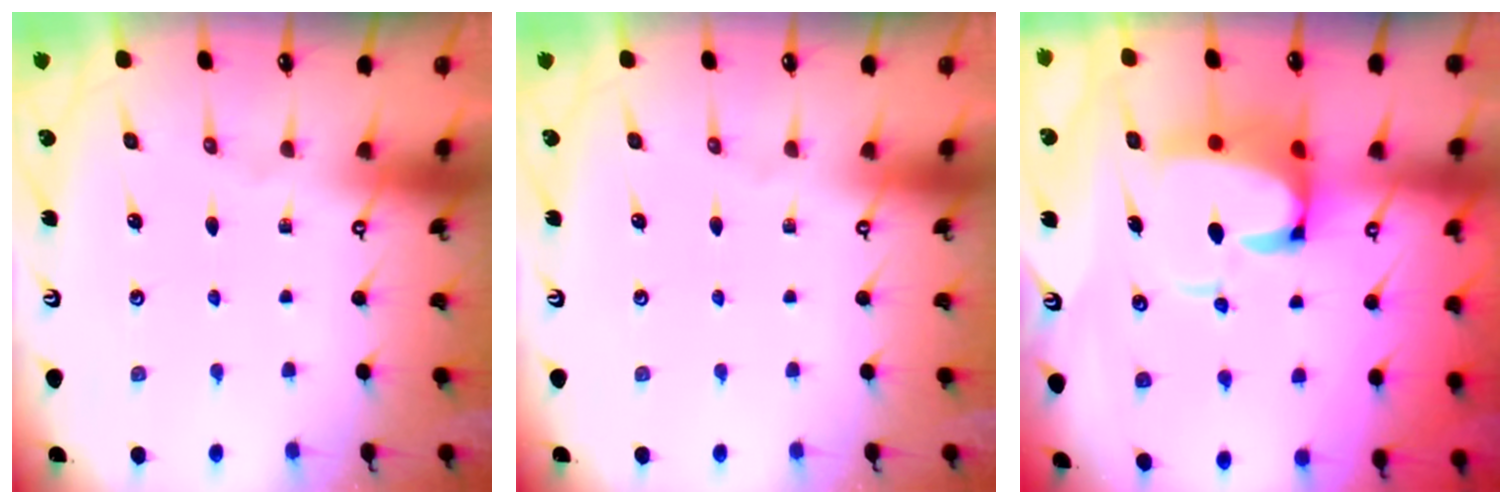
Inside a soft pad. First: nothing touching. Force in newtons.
{"total": 0.0}
{"total": 7.8, "press": 7.6, "slide": 1.5}